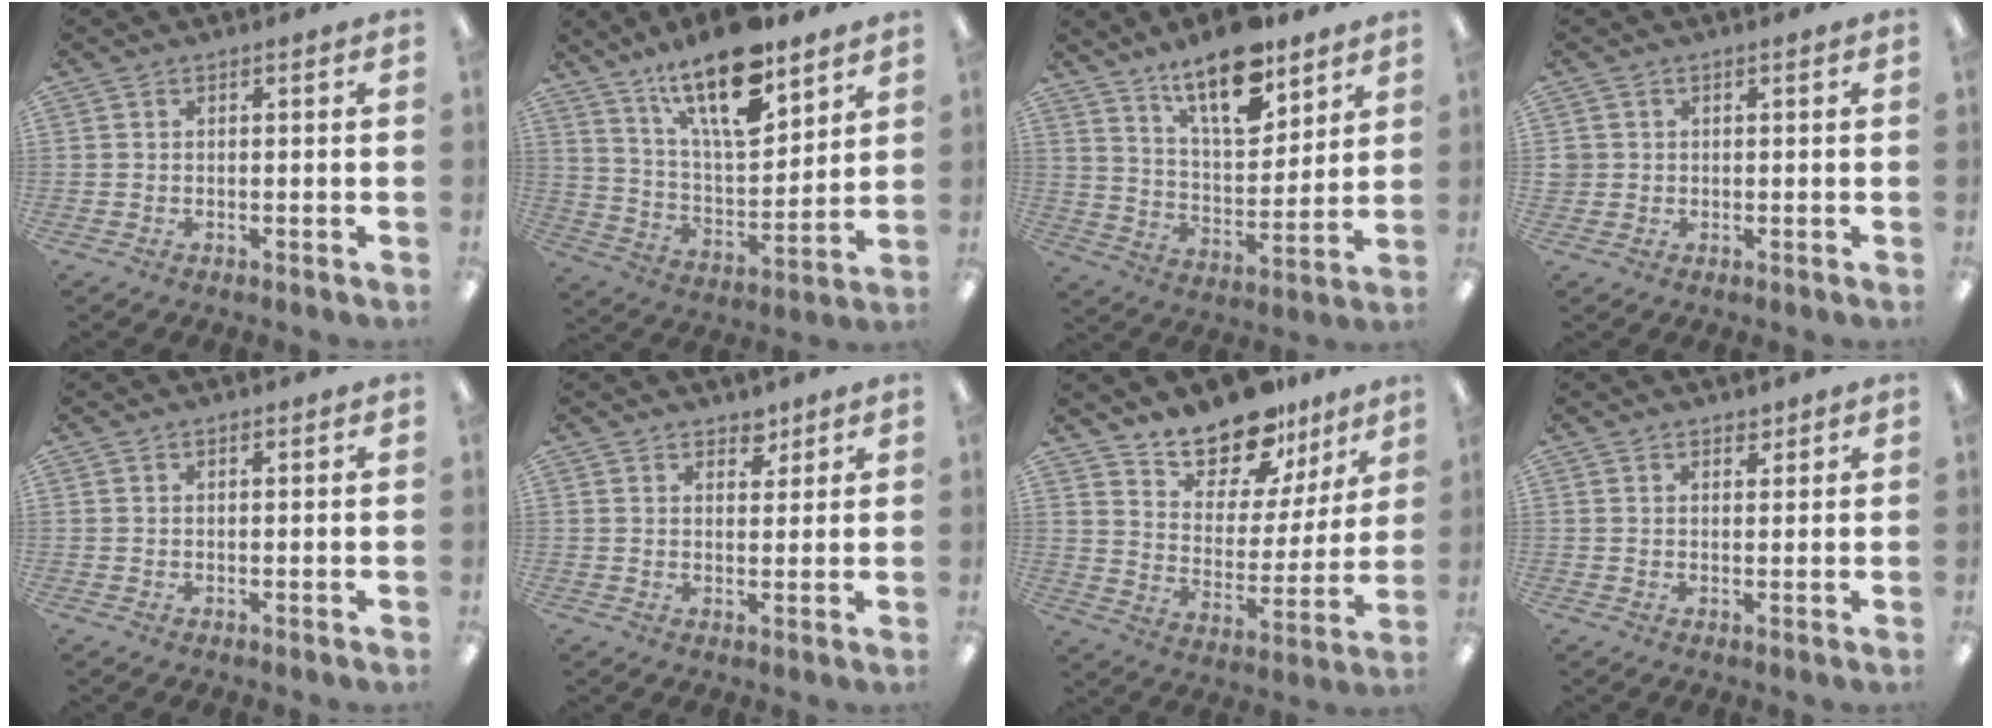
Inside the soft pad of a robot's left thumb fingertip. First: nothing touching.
{"total": 19.5, "force": [13.4, 6.7, 12.5], "torque": [-0.211, -0.075, 0.223]}
{"total": 16.4, "force": [11.8, 6.4, 9.4], "torque": [-0.147, -0.072, 0.201]}
{"total": 1.7, "force": [0.3, 1.7, 0.2], "torque": [-0.006, 0.002, 0.005]}
{"total": 0.6, "force": [0.5, 0.2, 0.3], "torque": [-0.007, 0.001, 0.009]}
{"total": 3.6, "force": [2.9, 1.9, 0.9], "torque": [0.001, -0.017, 0.048]}
{"total": 15.6, "force": [13.5, 6.3, 4.6], "torque": [-0.079, -0.109, 0.244]}
{"total": 1.9, "force": [1.6, 0.9, 0.5], "torque": [0.004, -0.008, 0.028]}